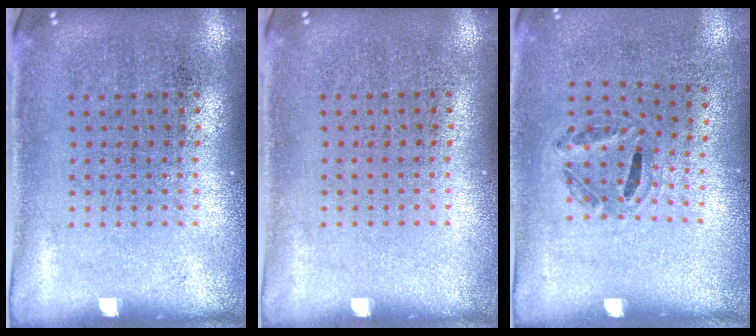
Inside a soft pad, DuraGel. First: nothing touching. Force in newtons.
{"total": 0.0}
{"total": 1.1, "press": 0.6, "slide": 0.9}